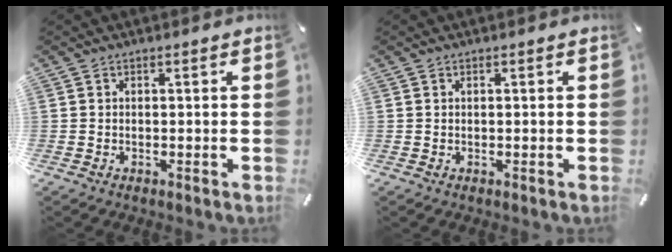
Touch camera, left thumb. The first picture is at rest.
{"total": 0.0}